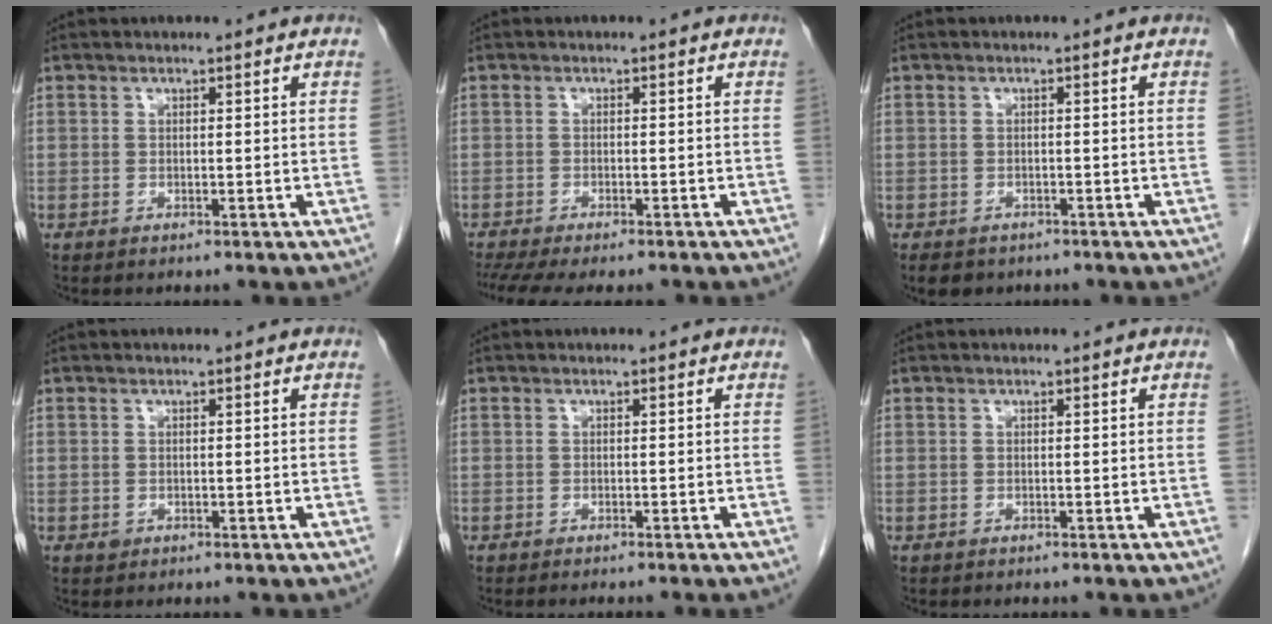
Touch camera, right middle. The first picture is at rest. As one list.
[{"total": 10.6, "force": [-9.0, 2.3, 5.2], "torque": [-0.083, -0.010, -0.125]}, {"total": 5.0, "force": [-3.9, 2.7, 1.6], "torque": [-0.019, -0.001, -0.050]}, {"total": 0.6, "force": [-0.2, 0.5, 0.1], "torque": [-0.004, 0.002, -0.001]}, {"total": 2.4, "force": [-2.0, -0.5, 1.1], "torque": [-0.008, 0.004, -0.027]}, {"total": 0.0}]